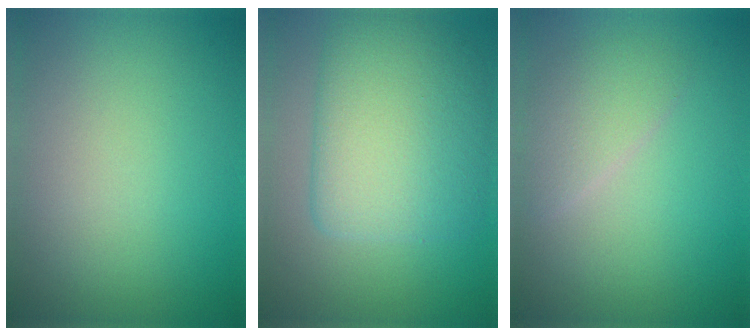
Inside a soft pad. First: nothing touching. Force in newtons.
{"total": 7.5, "press": 7.5, "slide": 0.4}
{"total": 2.2, "press": 2.2, "slide": 0.1}